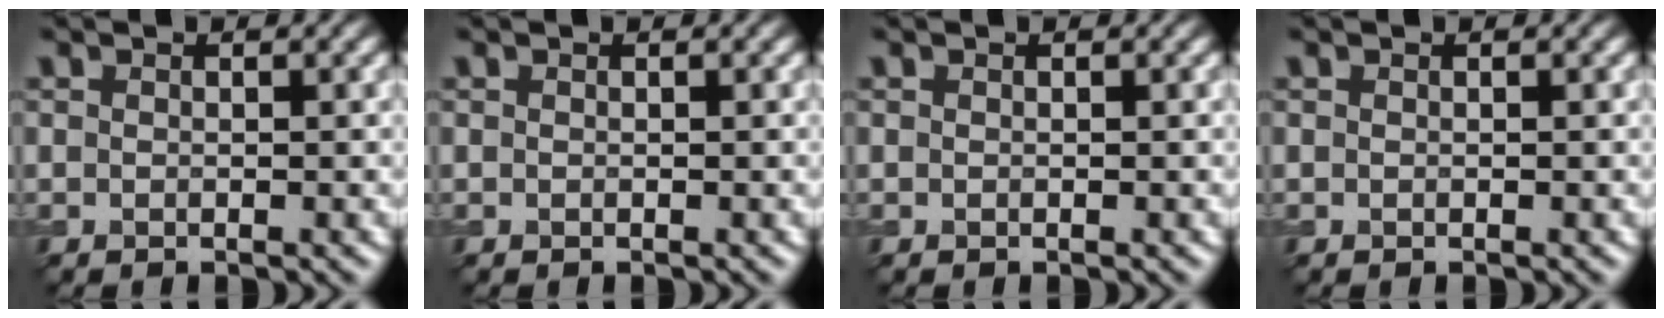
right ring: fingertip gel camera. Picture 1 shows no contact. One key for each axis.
{"total": 0.0}
{"total": 0.0}
{"total": 0.0}